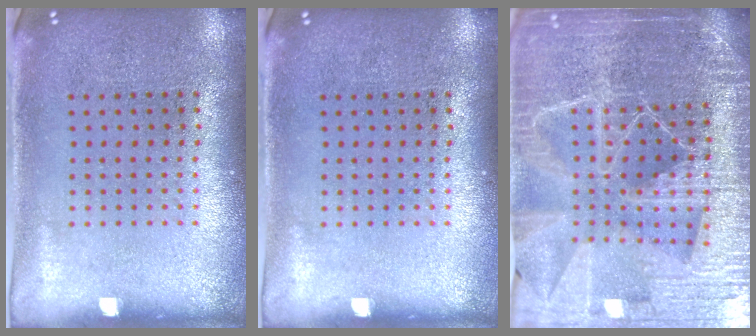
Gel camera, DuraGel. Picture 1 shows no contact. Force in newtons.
{"total": 0.0}
{"total": 5.9, "press": 5.2, "slide": 2.9}